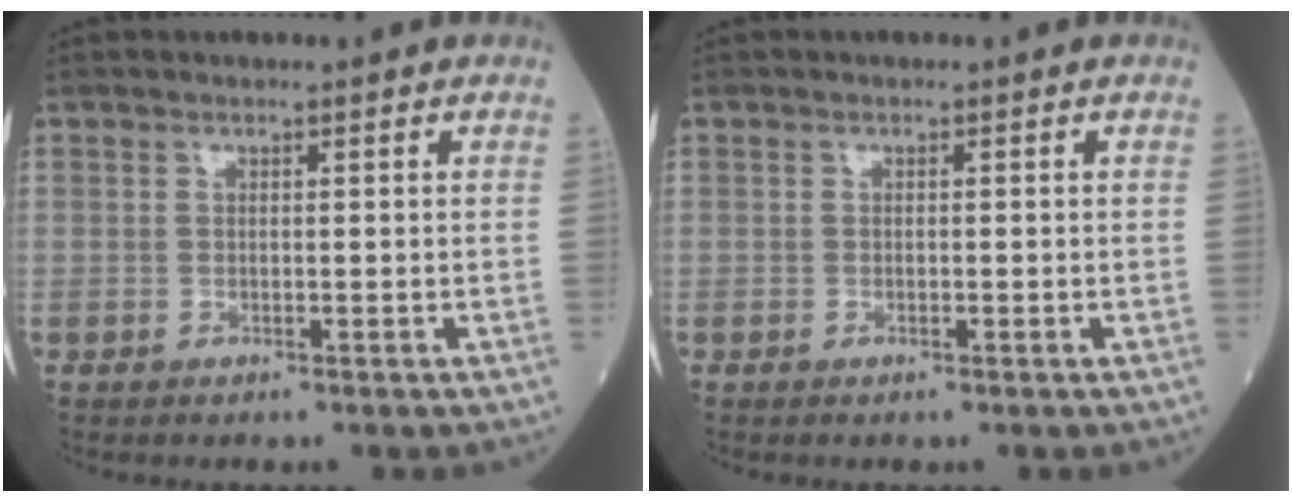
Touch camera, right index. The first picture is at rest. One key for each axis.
{"total": 0.6, "fx": -0.2, "fy": 0.2, "fz": 0.5, "tx": -0.012, "ty": -0.001, "tz": -0.003}